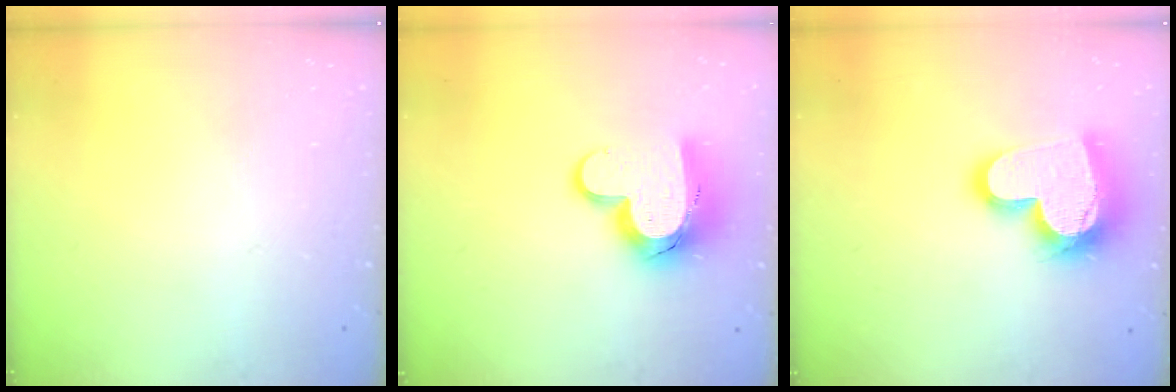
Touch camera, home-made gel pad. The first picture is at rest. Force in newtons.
{"total": 13.6, "press": 13.5, "slide": 1.3}
{"total": 17.9, "press": 17.8, "slide": 1.7}